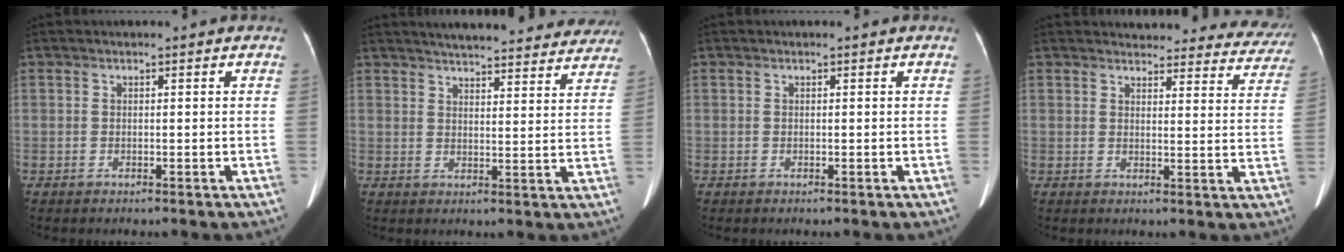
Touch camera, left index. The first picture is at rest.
{"total": 22.8, "force": [20.8, 4.6, 8.1], "torque": [-0.109, -0.005, 0.250]}
{"total": 0.0}
{"total": 20.6, "force": [19.6, 5.3, 3.3], "torque": [-0.010, -0.048, 0.202]}